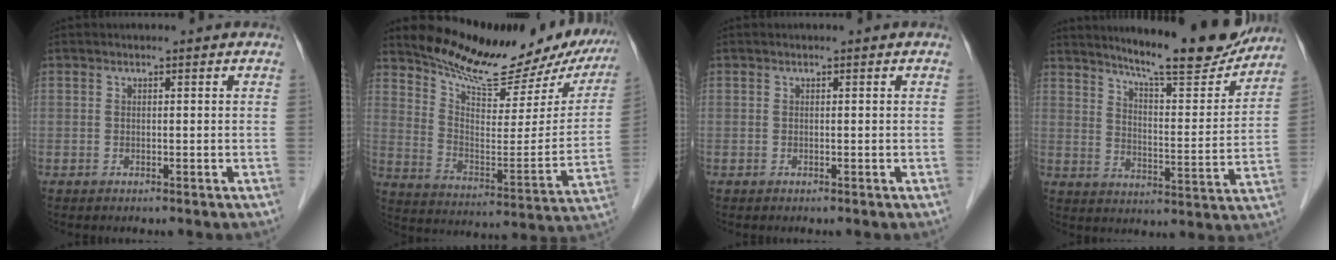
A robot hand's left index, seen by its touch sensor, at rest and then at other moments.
{"total": 21.1, "force": [18.7, 5.8, 7.7], "torque": [-0.112, -0.042, 0.257]}
{"total": 0.0}
{"total": 16.5, "force": [14.8, 1.6, 7.2], "torque": [-0.108, -0.032, 0.205]}